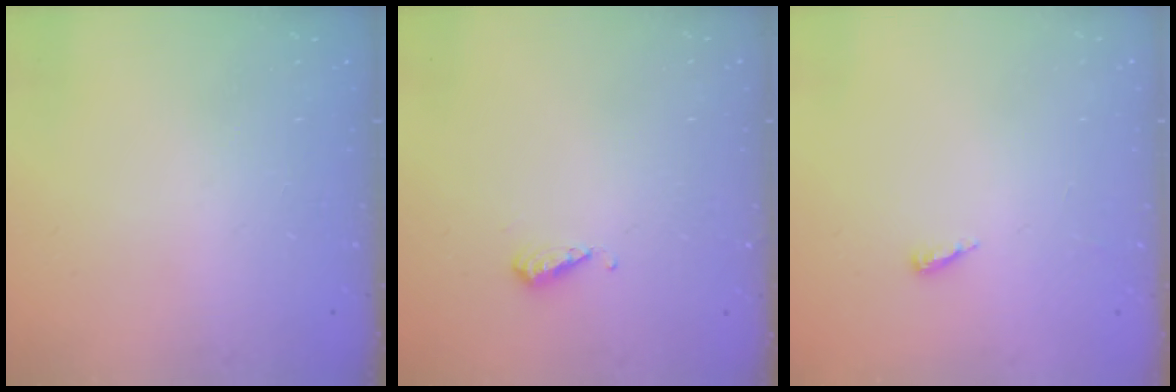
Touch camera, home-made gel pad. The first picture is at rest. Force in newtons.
{"total": 4.6, "press": 4.5, "slide": 0.9}
{"total": 2.8, "press": 2.8, "slide": 0.2}